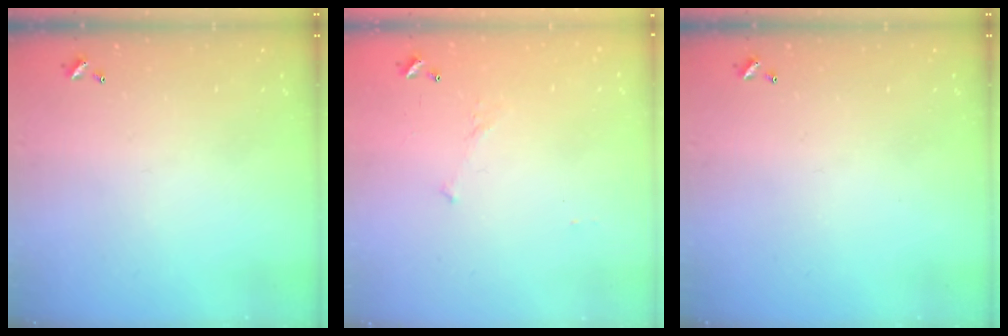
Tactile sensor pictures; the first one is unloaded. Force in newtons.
{"total": 5.3, "press": 5.3, "slide": 0.8}
{"total": 0.0}